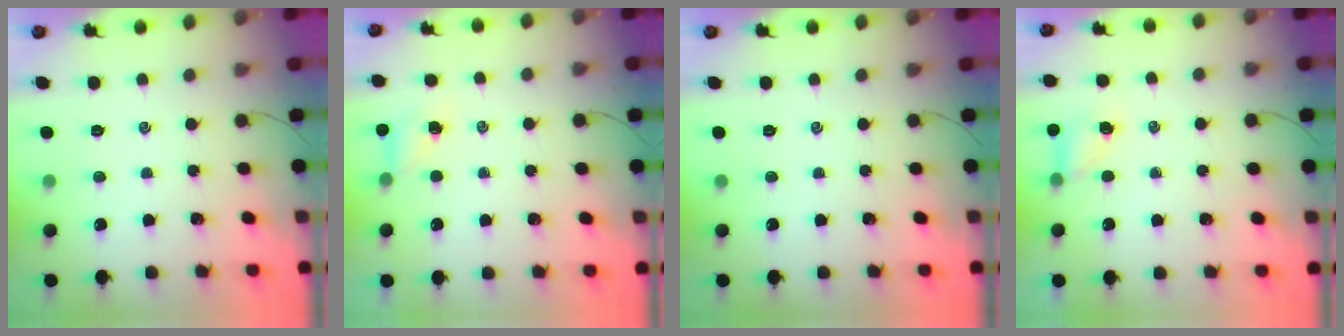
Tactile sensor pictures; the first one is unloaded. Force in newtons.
{"total": 4.2, "press": 4.1, "slide": 0.6}
{"total": 0.0}
{"total": 5.5, "press": 5.3, "slide": 1.4}